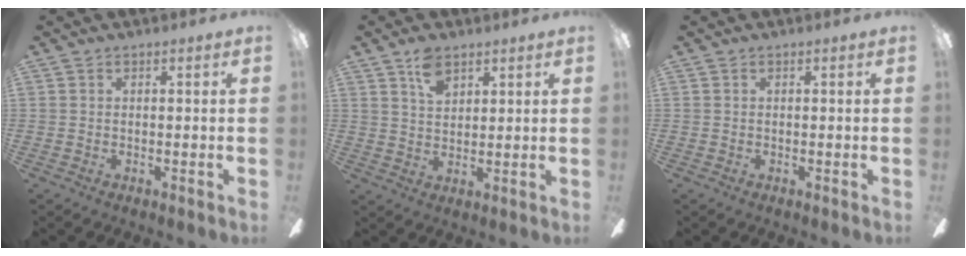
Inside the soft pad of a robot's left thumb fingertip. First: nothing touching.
{"total": 6.1, "force": [3.9, 3.4, 3.2], "torque": [-0.051, -0.009, 0.069]}
{"total": 0.0}